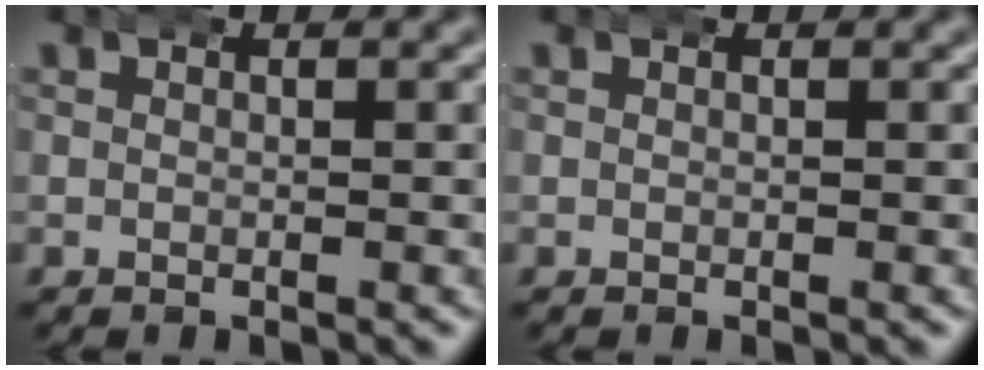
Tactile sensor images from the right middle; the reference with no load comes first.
{"total": 0.0}